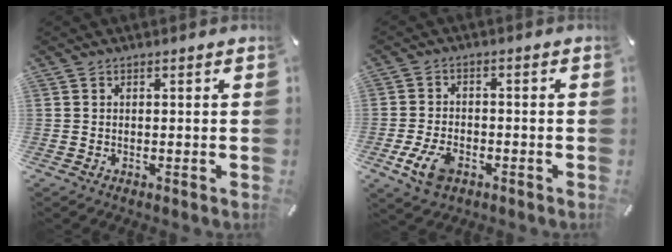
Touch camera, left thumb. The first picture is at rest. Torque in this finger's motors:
{"motor_torque": [0.61, 1.79, 0.21, 0.00, 0.11]}